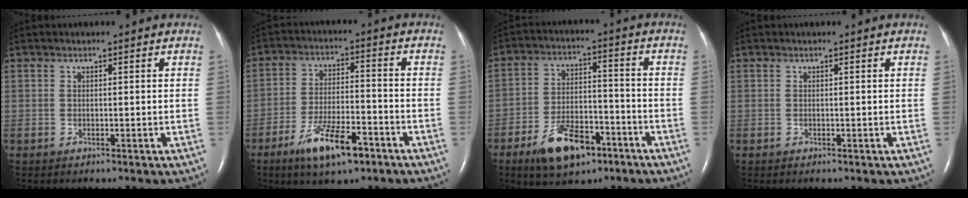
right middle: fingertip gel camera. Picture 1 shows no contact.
{"total": 10.0, "force": [-6.1, 2.6, 7.5], "torque": [-0.142, -0.008, -0.102]}
{"total": 10.9, "force": [-6.7, 4.8, 7.2], "torque": [-0.134, 0.001, -0.110]}
{"total": 0.0}